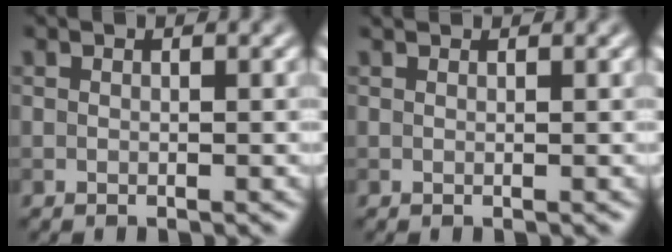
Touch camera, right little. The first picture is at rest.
{"total": 0.9, "force": [0.9, 0.1, 0.2], "torque": [-0.008, -0.002, 0.010]}